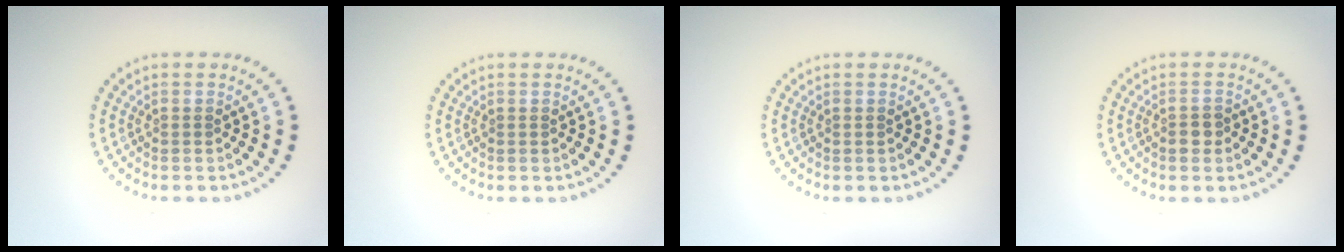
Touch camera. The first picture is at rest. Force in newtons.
{"total": 0.0}
{"total": 0.0}
{"total": 1.4, "press": 1.3, "slide": 0.6}